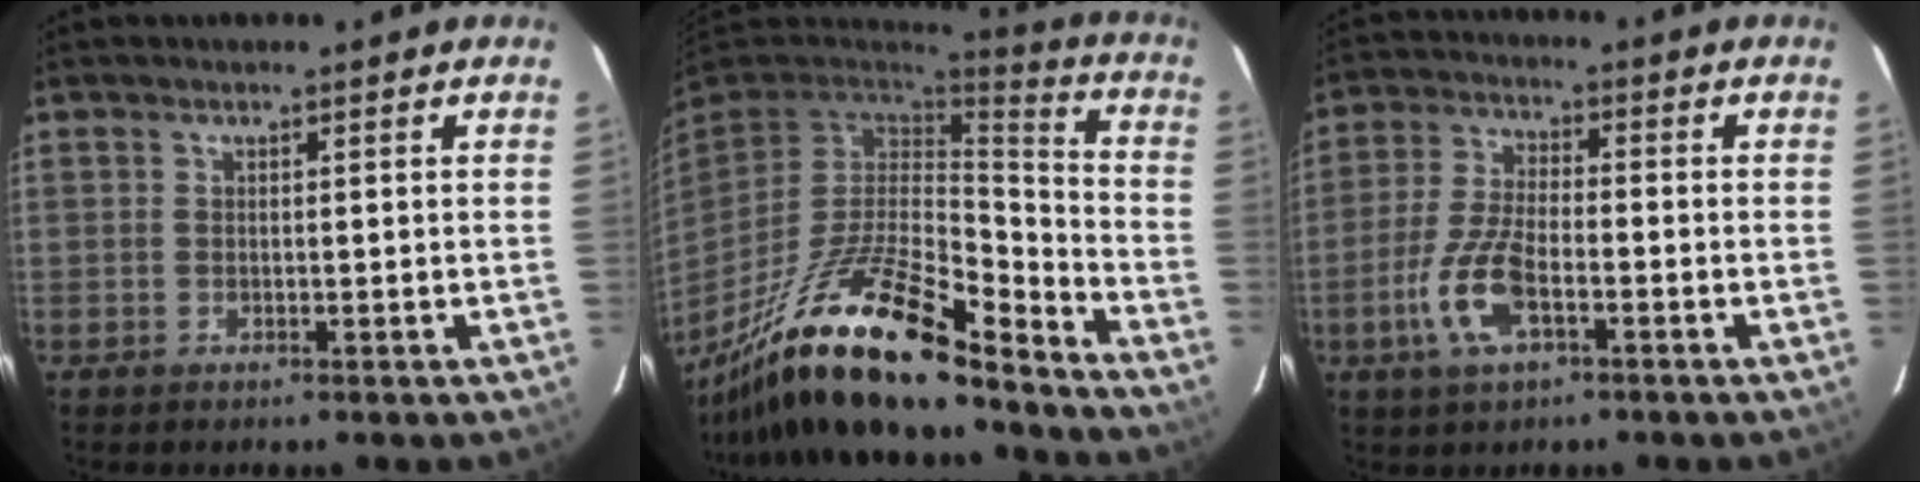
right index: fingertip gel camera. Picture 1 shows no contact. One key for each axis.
{"total": 24.4, "fx": -16.9, "fy": 6.2, "fz": 16.4, "tx": -0.317, "ty": -0.033, "tz": -0.296}
{"total": 10.3, "fx": -4.2, "fy": 4.0, "fz": 8.4, "tx": -0.185, "ty": -0.003, "tz": -0.081}